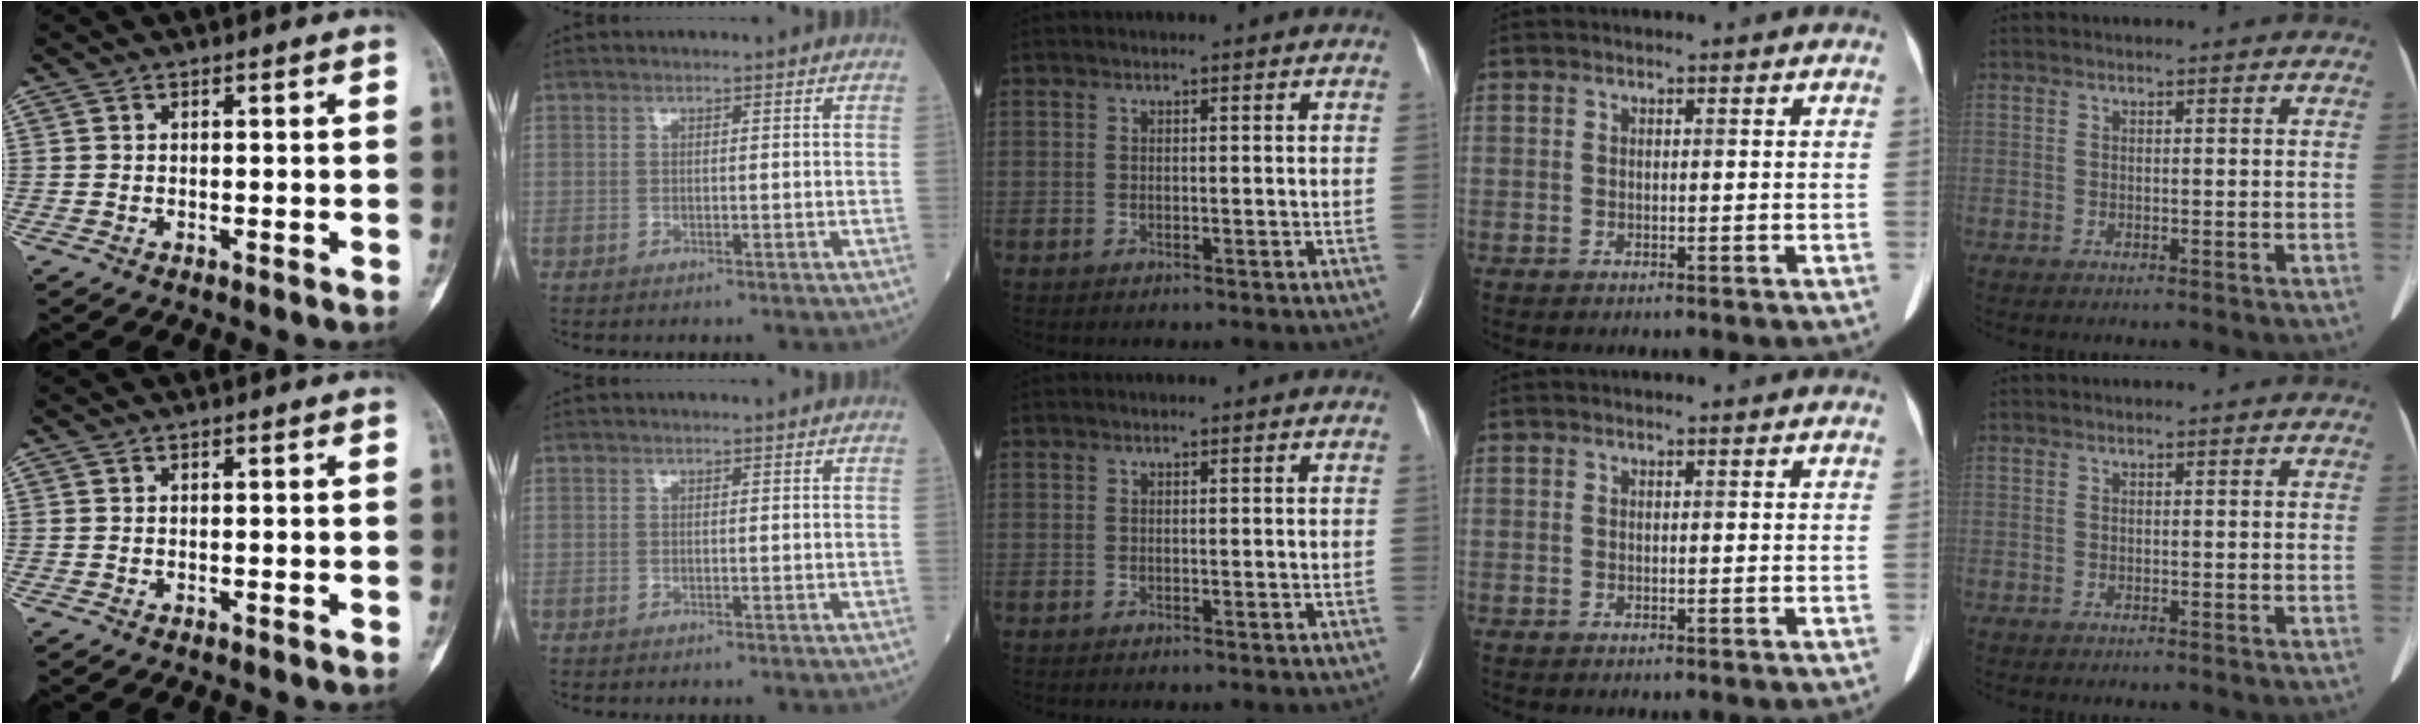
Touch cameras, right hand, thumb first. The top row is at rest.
{}